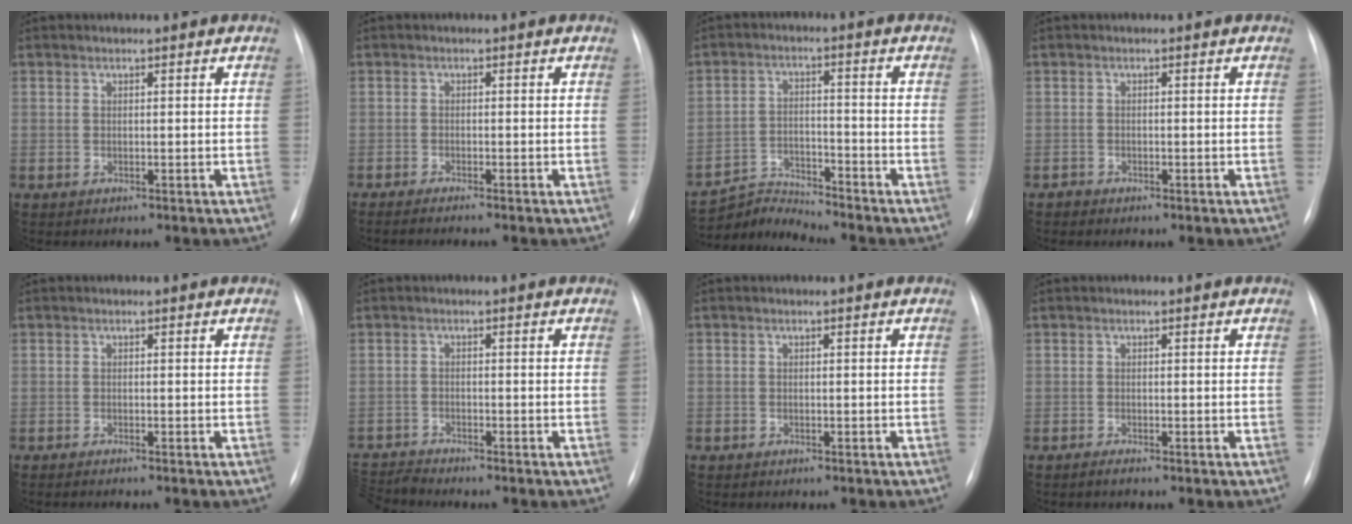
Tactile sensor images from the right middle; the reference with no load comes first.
{"total": 4.5, "force": [-3.9, -0.4, 2.3], "torque": [-0.025, -0.007, -0.055]}
{"total": 5.9, "force": [-5.5, -1.1, -1.7], "torque": [0.020, -0.003, -0.100]}
{"total": 0.6, "force": [-0.5, 0.2, -0.1], "torque": [0.003, 0.000, -0.012]}
{"total": 2.4, "force": [-2.0, -0.1, 1.3], "torque": [-0.013, -0.003, -0.024]}
{"total": 4.3, "force": [-4.0, -1.3, -0.5], "torque": [0.005, -0.014, -0.078]}
{"total": 0.8, "force": [-0.6, 0.6, 0.0], "torque": [-0.008, 0.003, -0.009]}
{"total": 0.8, "force": [-0.7, -0.1, 0.3], "torque": [-0.007, -0.002, -0.013]}